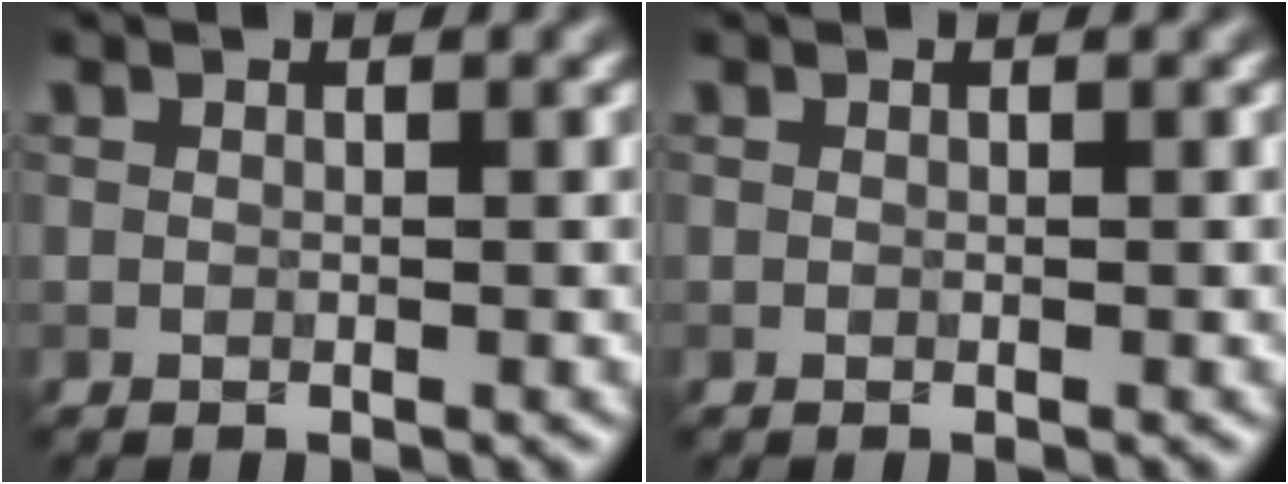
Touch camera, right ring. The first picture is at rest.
{"total": 0.0}